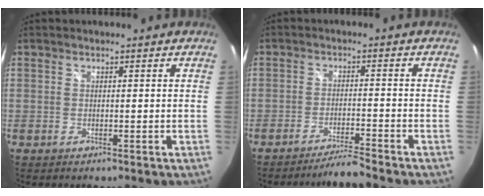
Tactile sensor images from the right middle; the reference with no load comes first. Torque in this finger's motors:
{"motor_torque": [-0.10, -0.29, 0.09, 0.00]}